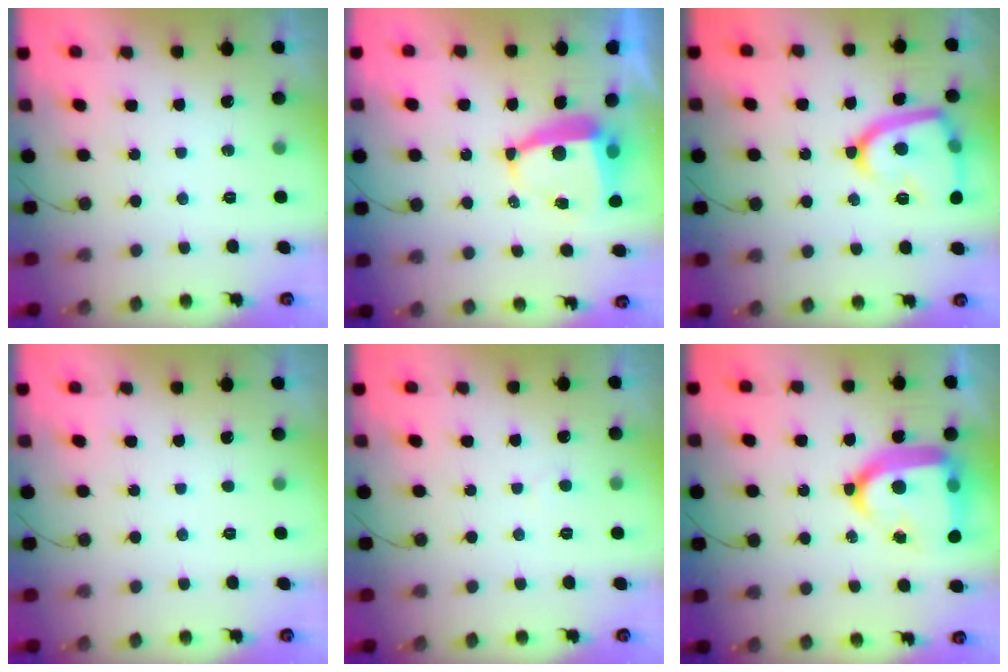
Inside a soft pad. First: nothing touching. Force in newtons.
{"total": 8.2, "press": 8.1, "slide": 1.1}
{"total": 16.5, "press": 16.4, "slide": 1.6}
{"total": 1.6, "press": 1.6, "slide": 0.2}
{"total": 2.7, "press": 2.7, "slide": 0.3}
{"total": 21.3, "press": 21.2, "slide": 2.1}